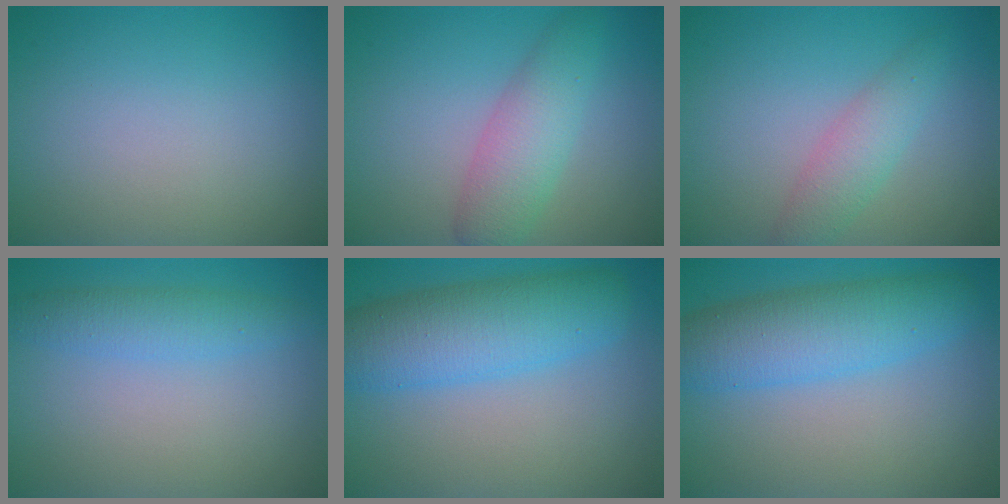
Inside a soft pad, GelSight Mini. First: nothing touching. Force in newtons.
{"total": 4.3, "press": 4.2, "slide": 0.0}
{"total": 2.8, "press": 2.8, "slide": 0.1}
{"total": 2.8, "press": 2.8, "slide": 0.0}
{"total": 7.4, "press": 7.4, "slide": 0.3}
{"total": 6.5, "press": 6.5, "slide": 0.1}